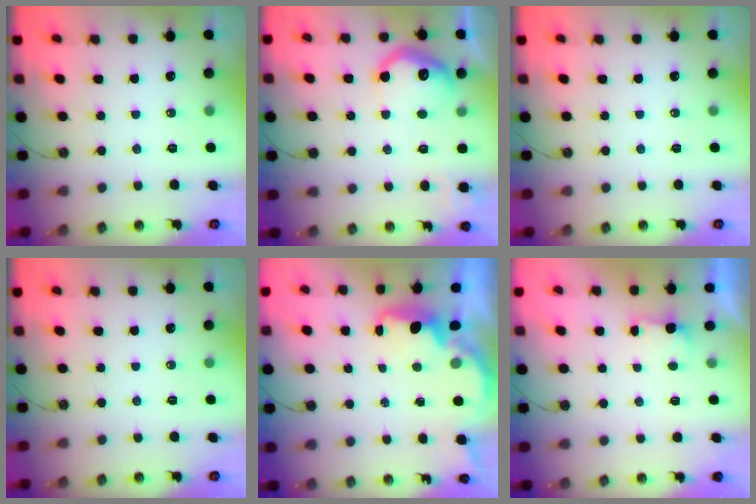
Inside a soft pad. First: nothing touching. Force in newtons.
{"total": 12.9, "press": 12.9, "slide": 0.5}
{"total": 0.0}
{"total": 0.0}
{"total": 2.1, "press": 1.9, "slide": 0.8}
{"total": 1.0, "press": 0.6, "slide": 0.8}